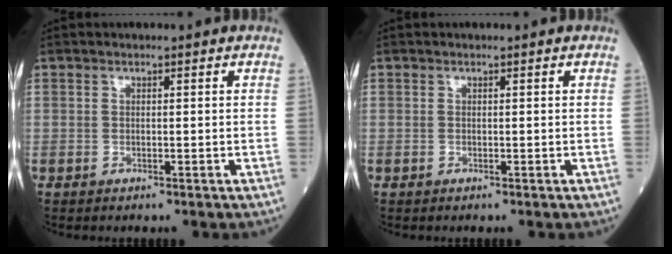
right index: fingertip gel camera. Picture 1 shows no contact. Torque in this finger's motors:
{"motor_torque": [0.01, 0.00, 0.03, 0.00]}